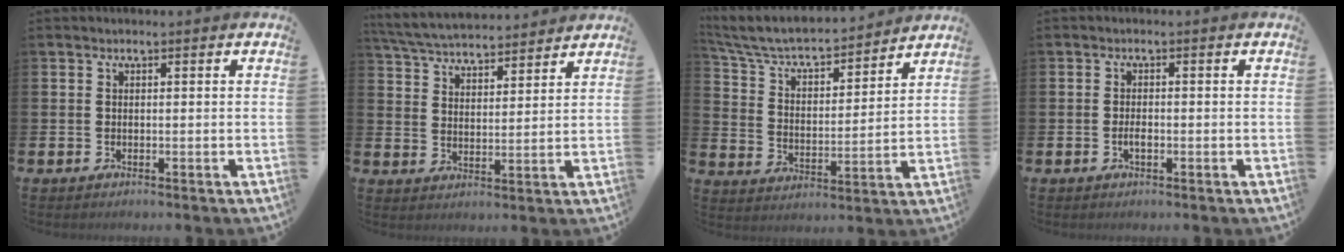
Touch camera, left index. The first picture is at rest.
{"total": 5.7, "force": [5.6, 0.8, 0.7], "torque": [-0.042, -0.033, 0.100]}
{"total": 6.6, "force": [6.1, 1.7, 2.1], "torque": [-0.075, -0.046, 0.101]}
{"total": 1.5, "force": [-0.4, 0.6, 1.3], "torque": [-0.022, -0.001, -0.009]}